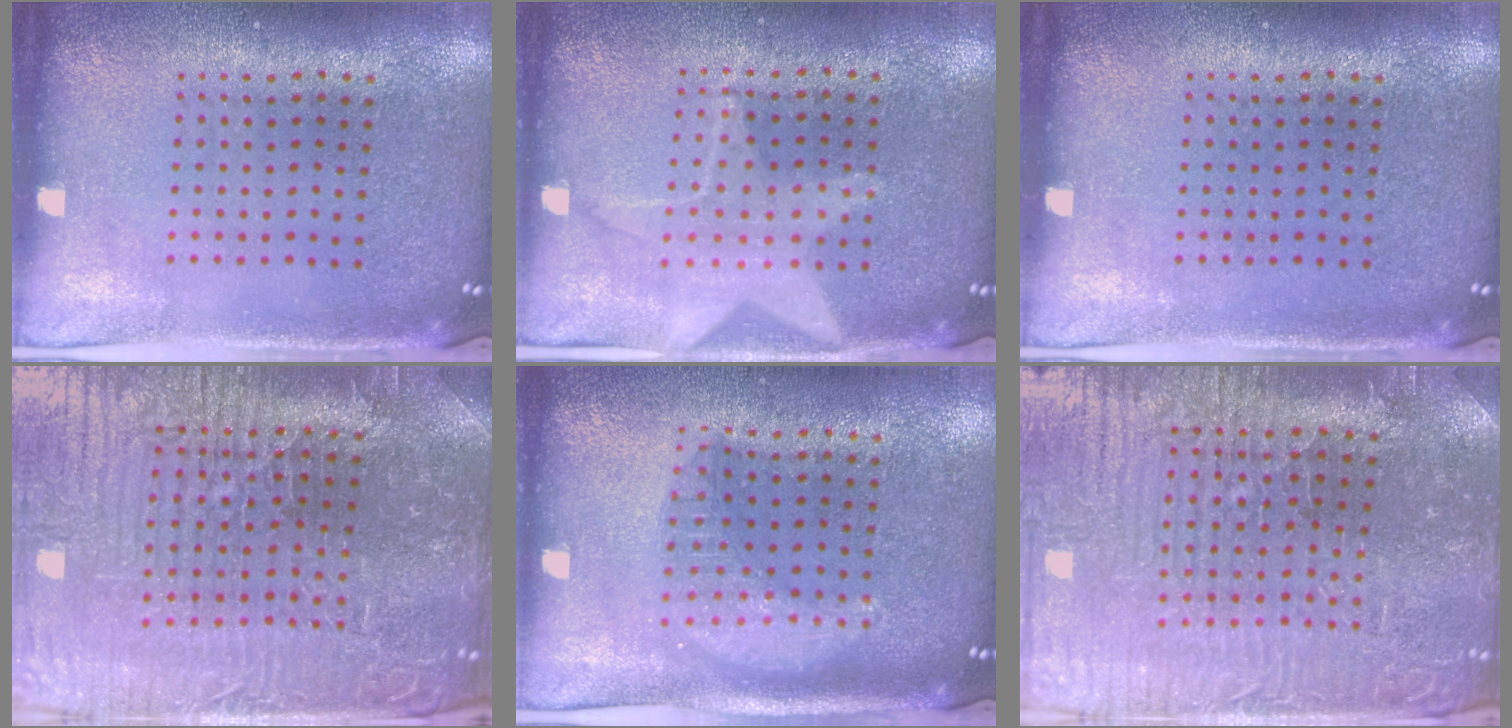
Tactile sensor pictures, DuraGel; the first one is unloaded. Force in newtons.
{"total": 1.4, "press": 1.4, "slide": 0.3}
{"total": 0.0}
{"total": 5.3, "press": 5.1, "slide": 1.3}
{"total": 1.6, "press": 1.4, "slide": 0.7}
{"total": 3.9, "press": 3.9, "slide": 0.6}